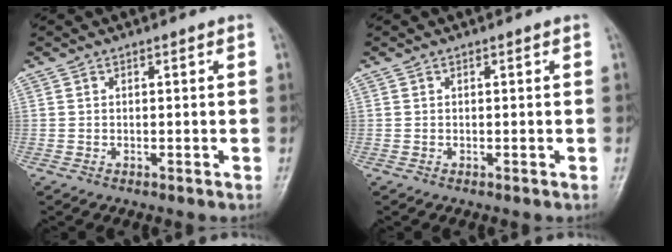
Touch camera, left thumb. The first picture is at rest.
{"total": 0.0}